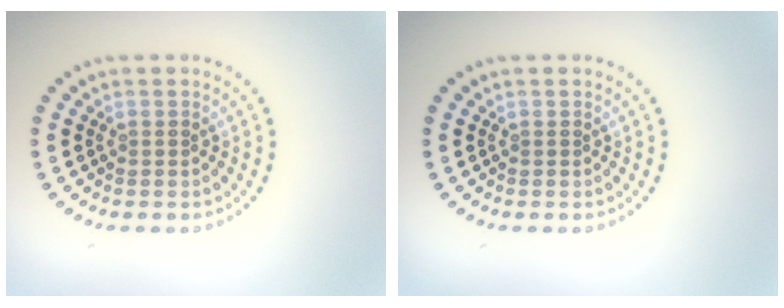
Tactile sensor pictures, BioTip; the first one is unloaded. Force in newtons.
{"total": 0.0}